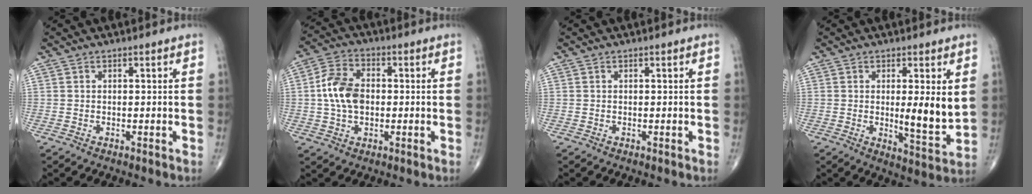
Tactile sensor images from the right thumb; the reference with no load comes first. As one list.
[{"total": 9.4, "force": [0.0, 6.2, 7.0], "torque": [-0.129, 0.016, -0.007]}, {"total": 0.0}, {"total": 8.1, "force": [1.3, 2.0, 7.8], "torque": [-0.111, -0.027, 0.024]}]